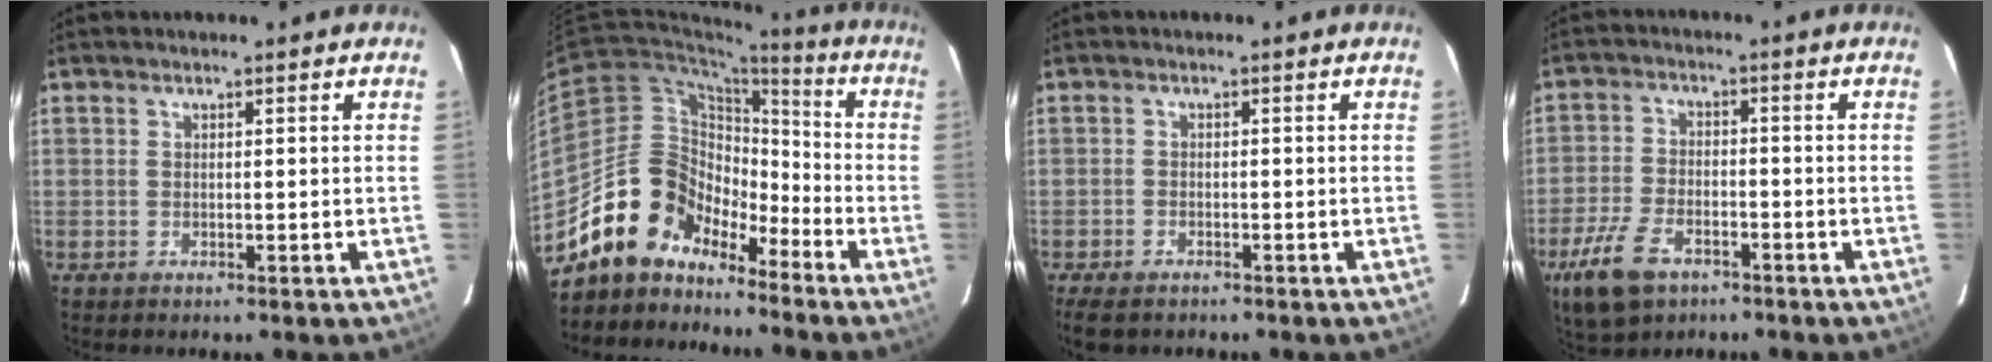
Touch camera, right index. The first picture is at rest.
{"total": 13.3, "force": [-10.6, 7.5, 3.0], "torque": [-0.059, 0.040, -0.196]}
{"total": 5.2, "force": [-4.0, 2.4, 2.3], "torque": [-0.064, -0.013, -0.071]}
{"total": 10.9, "force": [-6.4, 5.8, 6.5], "torque": [-0.164, -0.010, -0.121]}